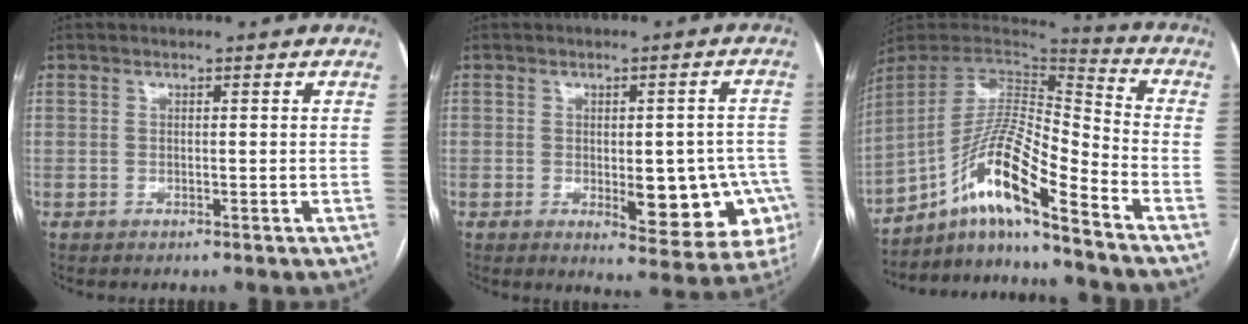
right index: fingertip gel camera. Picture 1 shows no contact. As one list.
[{"total": 12.4, "force": [-3.3, 4.8, 11.0], "torque": [-0.099, 0.015, -0.027]}, {"total": 14.9, "force": [-9.9, 0.6, 11.1], "torque": [-0.210, 0.013, -0.175]}]